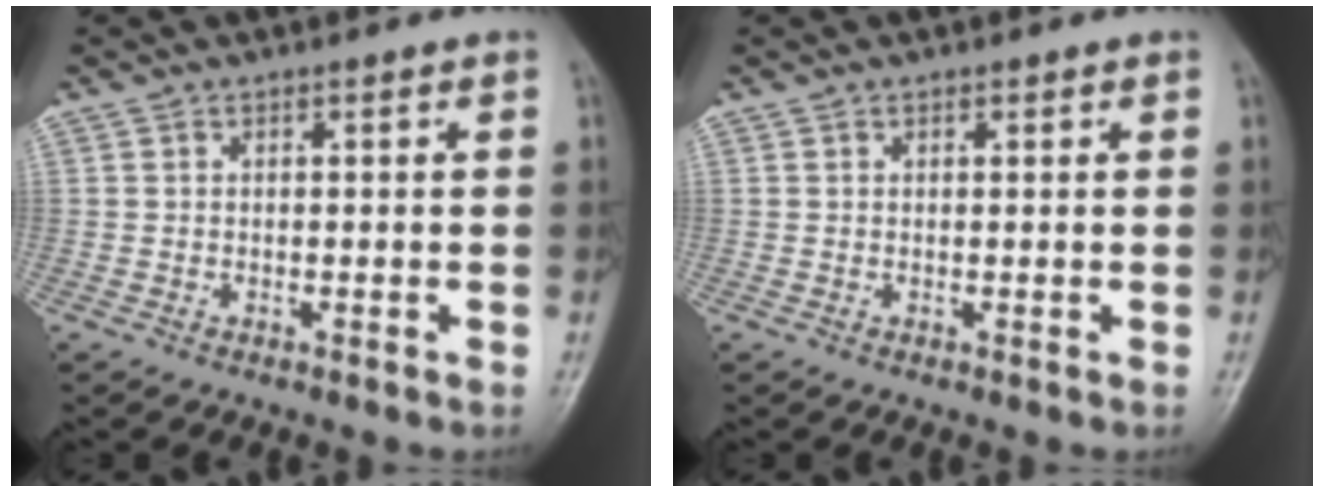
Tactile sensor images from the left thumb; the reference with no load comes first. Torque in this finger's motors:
{"motor_torque": [0.22, -0.09, -0.32, -0.18, -0.01]}